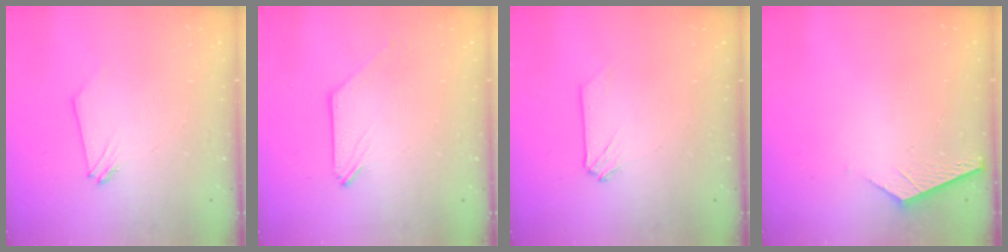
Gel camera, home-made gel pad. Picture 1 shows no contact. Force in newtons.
{"total": 0.0}
{"total": 0.0}
{"total": 5.1, "press": 5.1, "slide": 0.4}